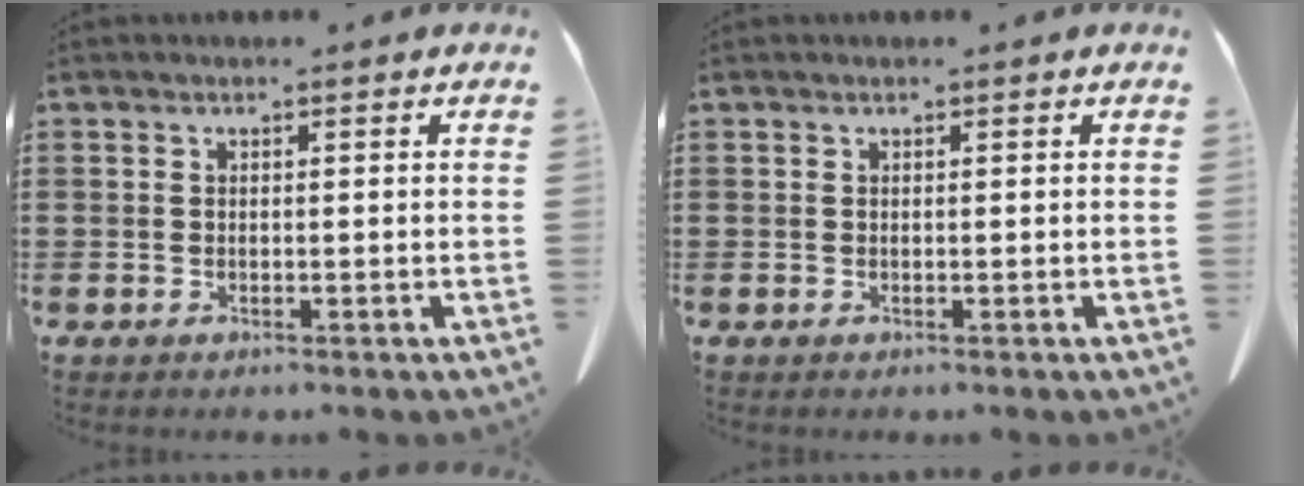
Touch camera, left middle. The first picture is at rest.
{"total": 0.0}